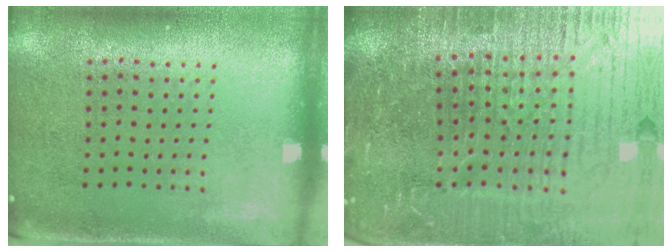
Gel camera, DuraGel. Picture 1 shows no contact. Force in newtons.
{"total": 7.1, "press": 6.1, "slide": 3.6}